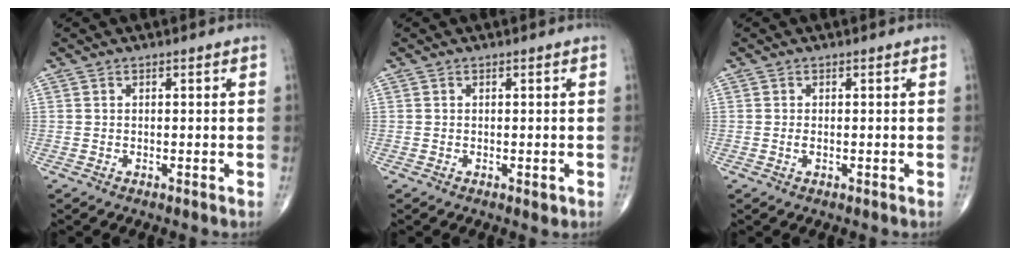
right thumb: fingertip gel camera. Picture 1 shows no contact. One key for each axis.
{"total": 1.1, "fx": -0.3, "fy": 0.7, "fz": 0.9, "tx": -0.008, "ty": -0.003, "tz": -0.001}
{"total": 0.6, "fx": -0.1, "fy": 0.2, "fz": 0.6, "tx": -0.013, "ty": -0.002, "tz": -0.001}